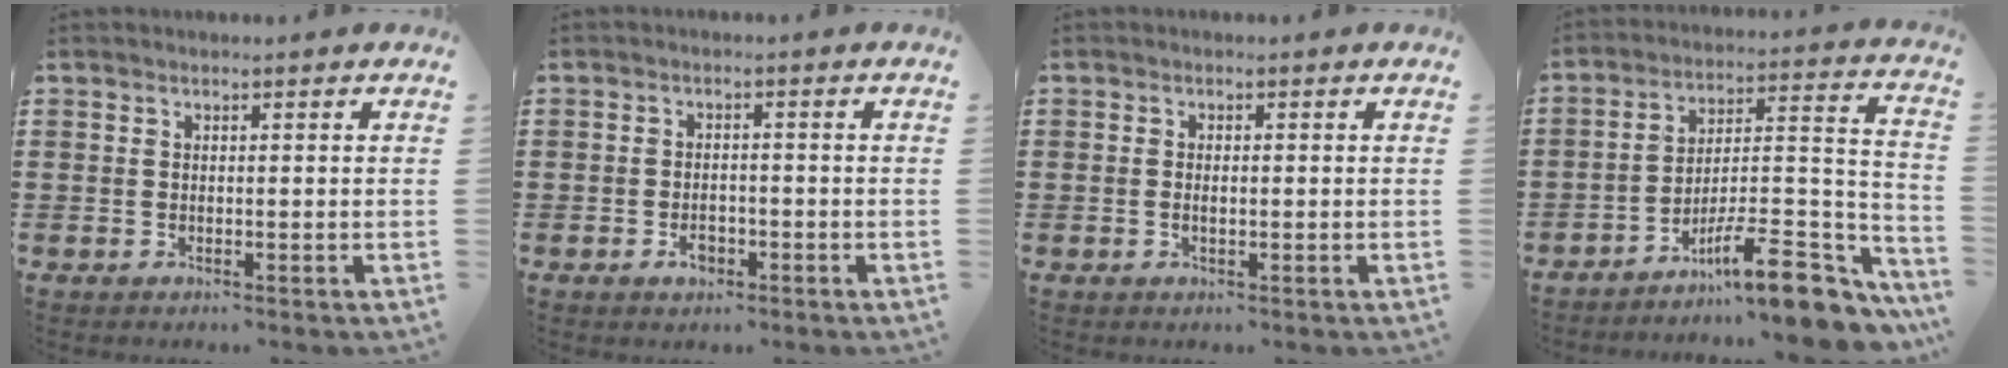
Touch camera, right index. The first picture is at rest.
{"total": 2.2, "force": [-1.2, 1.2, 1.5], "torque": [-0.029, -0.002, -0.023]}
{"total": 1.1, "force": [-0.2, 0.5, 1.0], "torque": [-0.019, 0.001, -0.004]}
{"total": 12.8, "force": [-9.1, 3.1, 8.4], "torque": [-0.105, 0.030, -0.158]}